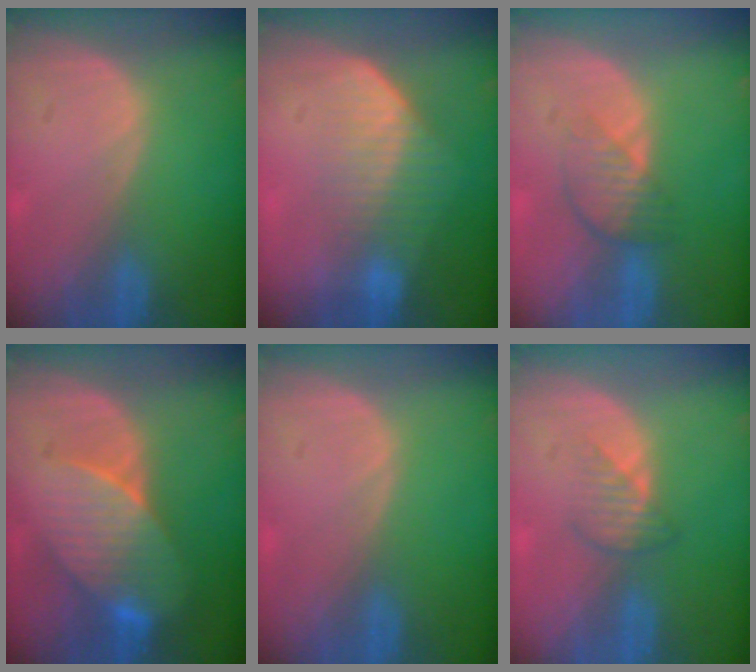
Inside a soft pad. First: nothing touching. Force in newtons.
{"total": 7.3, "press": 6.2, "slide": 3.7}
{"total": 3.9, "press": 3.6, "slide": 1.4}
{"total": 8.0, "press": 7.8, "slide": 2.0}
{"total": 0.0}
{"total": 2.5, "press": 2.5, "slide": 0.4}